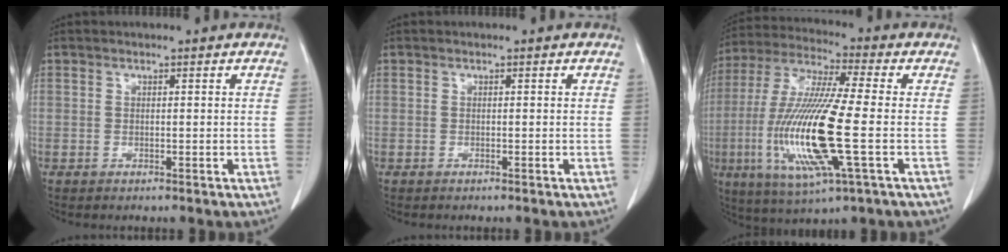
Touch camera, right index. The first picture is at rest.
{"total": 0.0}
{"total": 17.6, "force": [-3.4, 1.3, 17.2], "torque": [-0.365, -0.016, -0.063]}